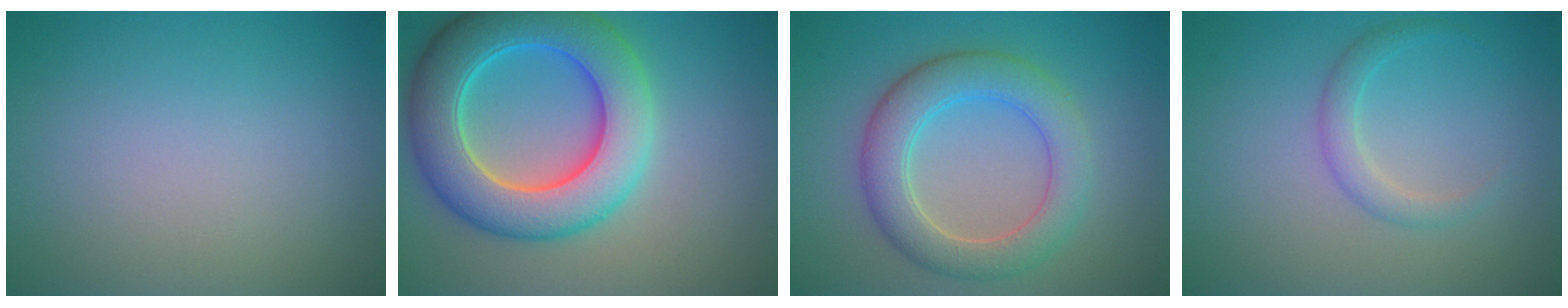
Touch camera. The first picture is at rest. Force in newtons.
{"total": 9.5, "press": 9.5, "slide": 0.2}
{"total": 5.6, "press": 5.6, "slide": 0.3}
{"total": 1.8, "press": 1.8, "slide": 0.2}